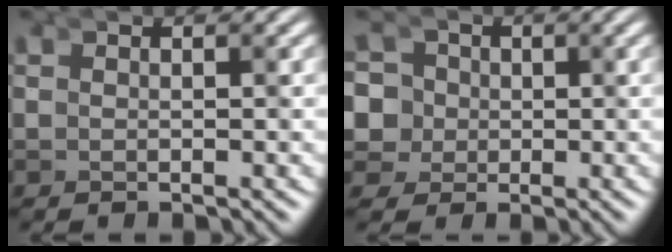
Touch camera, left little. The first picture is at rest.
{"total": 5.2, "force": [-2.4, 4.6, 0.1], "torque": [-0.075, -0.056, -0.030]}